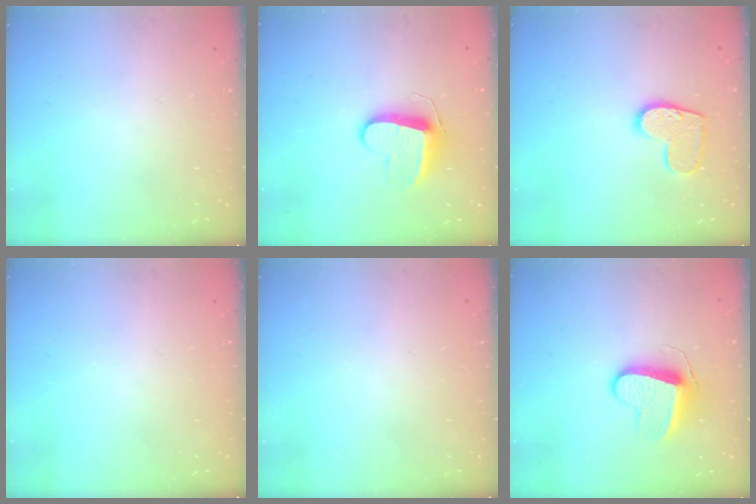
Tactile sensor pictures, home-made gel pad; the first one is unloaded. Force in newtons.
{"total": 9.7, "press": 9.7, "slide": 0.2}
{"total": 10.2, "press": 10.2, "slide": 0.2}
{"total": 0.0}
{"total": 0.0}
{"total": 9.2, "press": 9.2, "slide": 0.2}